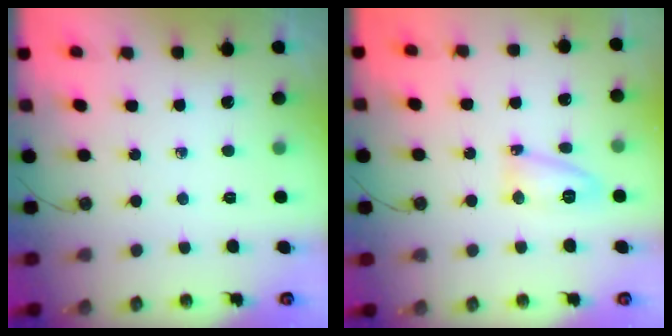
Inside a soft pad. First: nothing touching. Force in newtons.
{"total": 7.8, "press": 7.8, "slide": 0.7}